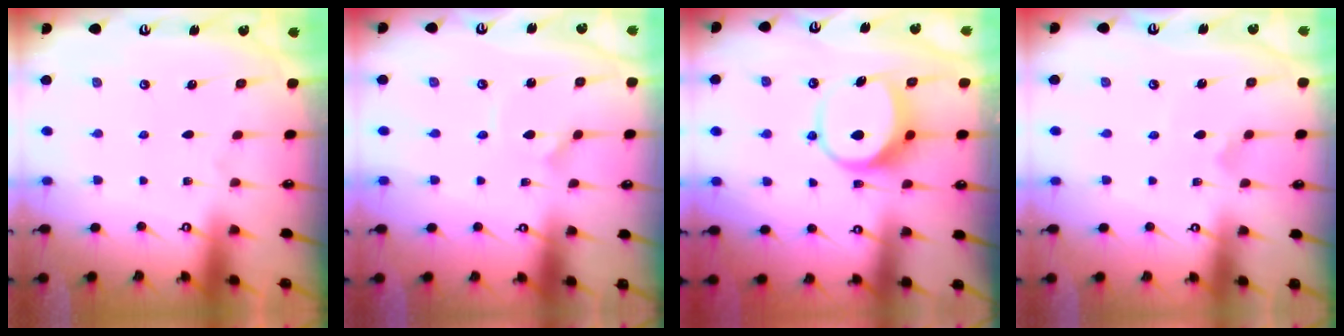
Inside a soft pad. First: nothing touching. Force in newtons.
{"total": 2.1, "press": 2.1, "slide": 0.5}
{"total": 8.7, "press": 8.6, "slide": 0.9}
{"total": 3.8, "press": 3.8, "slide": 0.5}